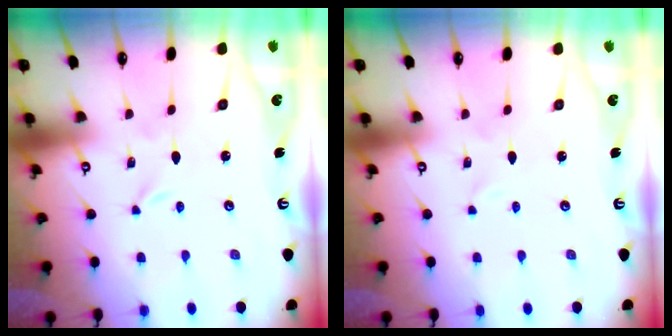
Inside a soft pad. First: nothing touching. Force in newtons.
{"total": 0.0}